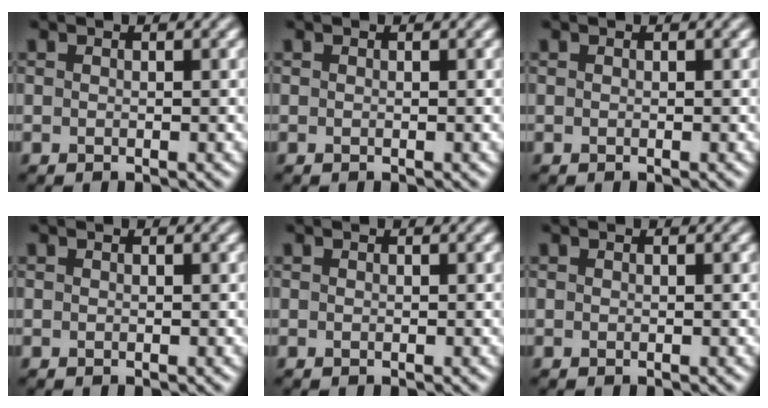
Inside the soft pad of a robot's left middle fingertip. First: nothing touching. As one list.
[{"total": 0.0}, {"total": 0.0}, {"total": 0.0}, {"total": 0.0}, {"total": 0.0}]